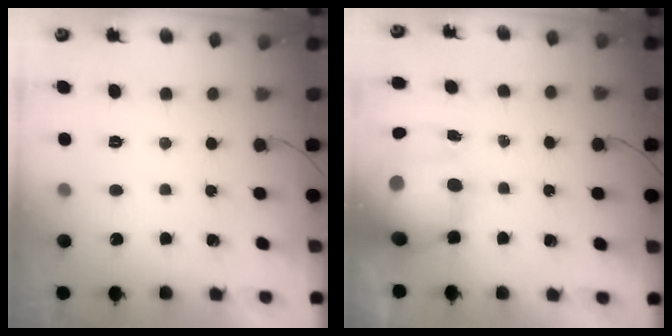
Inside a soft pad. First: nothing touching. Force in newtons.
{"total": 15.3, "press": 14.8, "slide": 3.9}